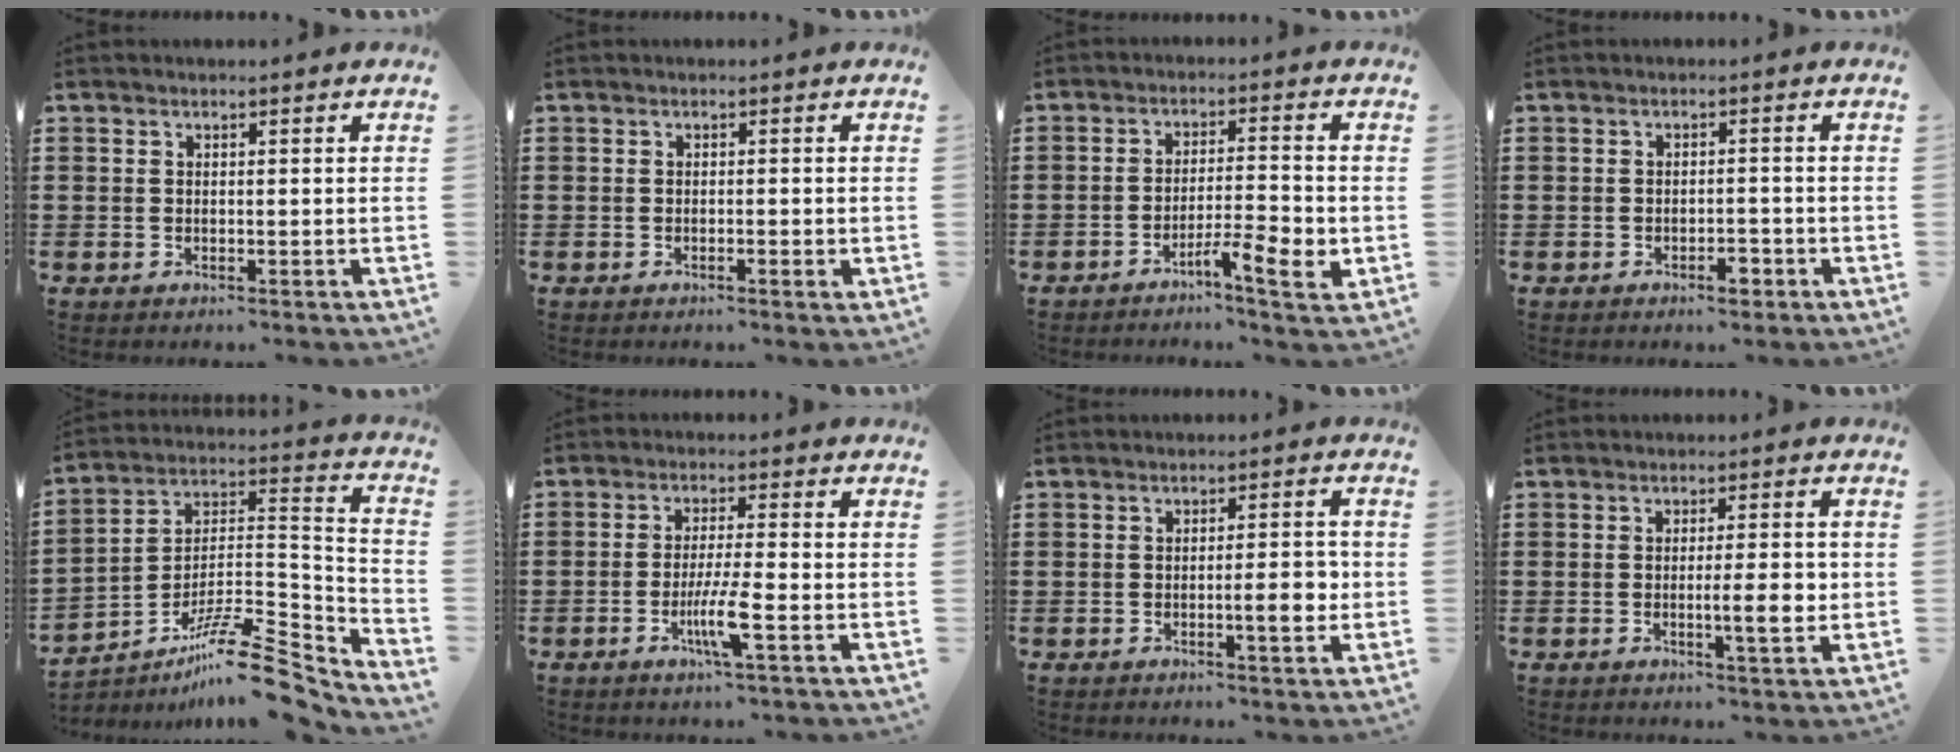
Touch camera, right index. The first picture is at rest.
{"total": 0.8, "force": [-0.4, 0.1, 0.7], "torque": [-0.013, -0.004, -0.006]}
{"total": 6.2, "force": [-3.6, 0.6, 5.0], "torque": [-0.078, -0.003, -0.062]}
{"total": 2.3, "force": [-1.6, 0.8, 1.4], "torque": [-0.026, 0.001, -0.032]}
{"total": 13.0, "force": [-9.7, 3.2, 8.1], "torque": [-0.128, 0.032, -0.175]}
{"total": 6.0, "force": [-2.4, 0.0, 5.5], "torque": [-0.110, -0.020, -0.045]}
{"total": 4.4, "force": [-1.0, 0.8, 4.2], "torque": [-0.055, -0.004, -0.023]}
{"total": 4.8, "force": [-0.7, 0.5, 4.7], "torque": [-0.072, -0.004, -0.018]}